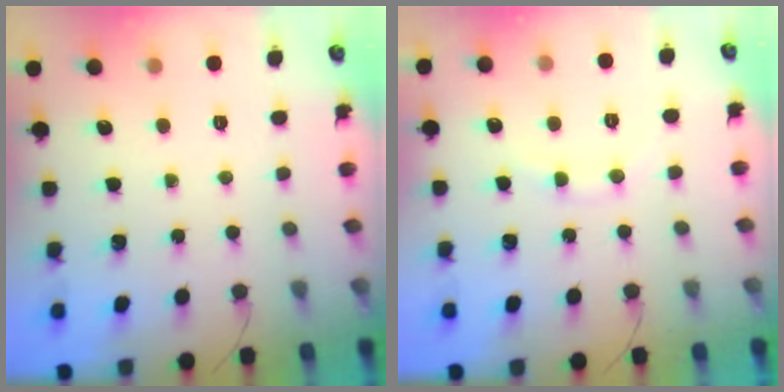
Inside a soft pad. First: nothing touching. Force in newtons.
{"total": 6.7, "press": 6.5, "slide": 1.8}